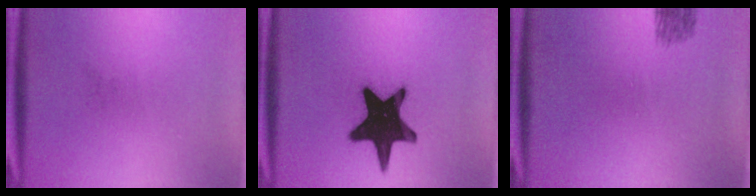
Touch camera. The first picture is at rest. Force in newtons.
{"total": 19.5}
{"total": 1.9}